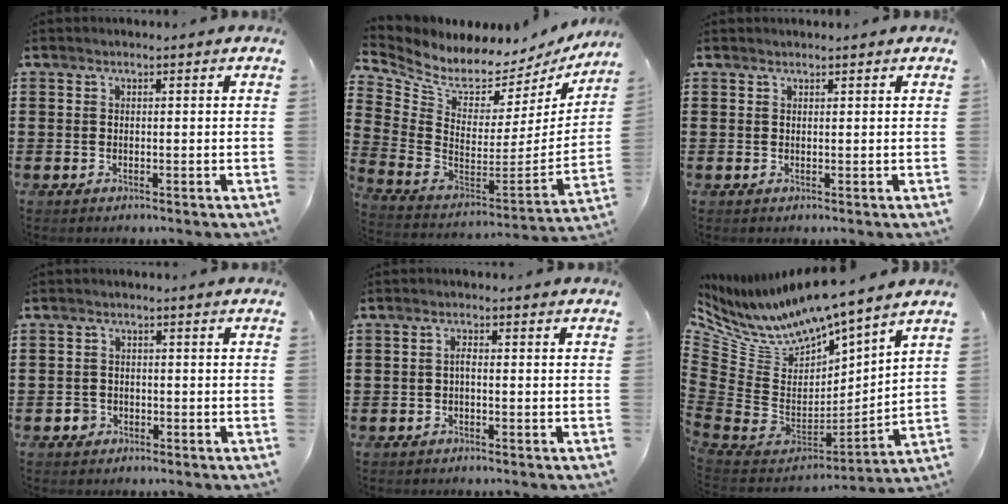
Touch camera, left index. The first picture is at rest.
{"total": 5.4, "force": [5.0, 1.5, 1.4], "torque": [-0.064, -0.058, 0.083]}
{"total": 0.5, "force": [0.5, 0.0, 0.0], "torque": [-0.003, 0.000, 0.011]}
{"total": 1.7, "force": [-1.1, 1.3, 0.1], "torque": [-0.008, 0.000, -0.026]}
{"total": 1.2, "force": [-0.5, 0.4, 1.0], "torque": [-0.022, 0.002, -0.010]}
{"total": 8.8, "force": [8.0, 2.5, 2.6], "torque": [-0.096, -0.075, 0.142]}